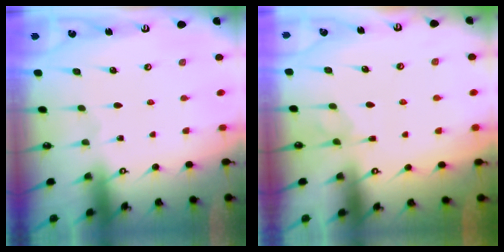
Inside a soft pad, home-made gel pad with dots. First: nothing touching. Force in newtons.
{"total": 1.7, "press": 1.3, "slide": 1.1}